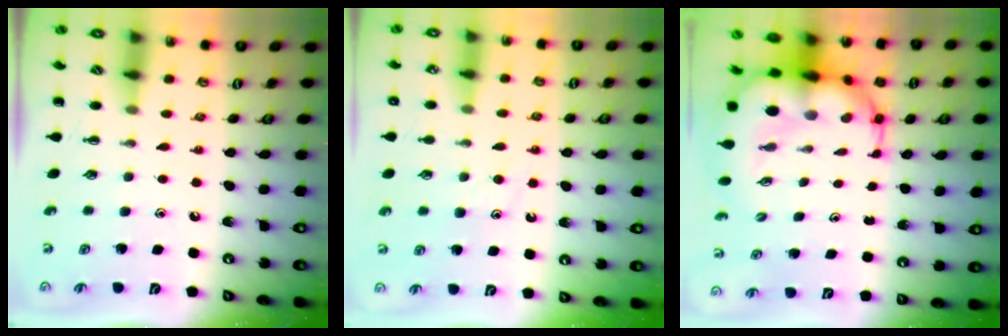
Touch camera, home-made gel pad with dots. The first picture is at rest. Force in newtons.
{"total": 8.6, "press": 8.5, "slide": 0.9}
{"total": 12.4, "press": 12.0, "slide": 3.1}